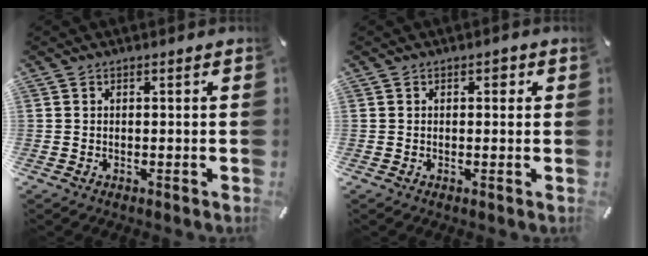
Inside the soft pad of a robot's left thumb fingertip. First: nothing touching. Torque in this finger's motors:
{"motor_torque": [0.02, 0.45, 0.08, -0.40, -0.01]}